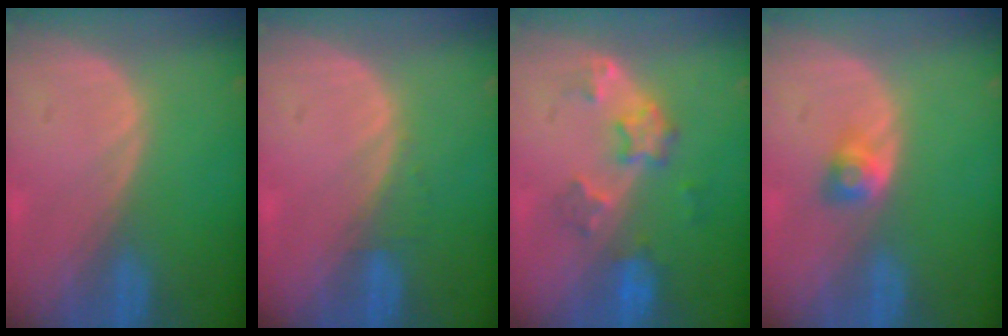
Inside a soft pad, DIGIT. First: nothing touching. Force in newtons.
{"total": 1.2, "press": 1.1, "slide": 0.4}
{"total": 5.9, "press": 5.4, "slide": 2.4}
{"total": 2.7, "press": 2.4, "slide": 1.3}